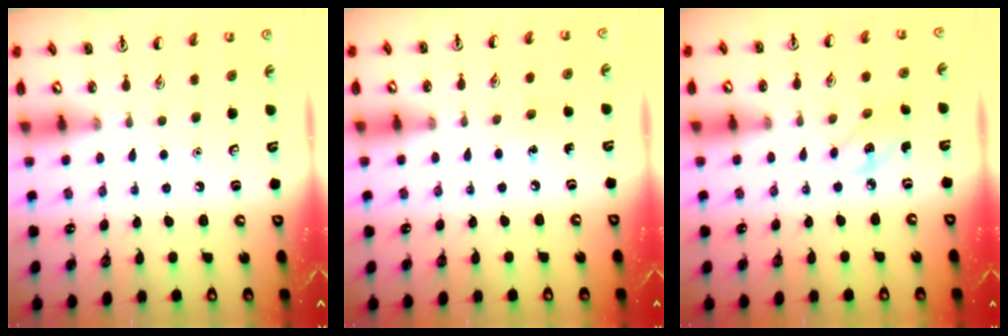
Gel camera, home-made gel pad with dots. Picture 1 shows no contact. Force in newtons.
{"total": 4.8, "press": 4.5, "slide": 1.5}
{"total": 2.8, "press": 2.7, "slide": 0.8}